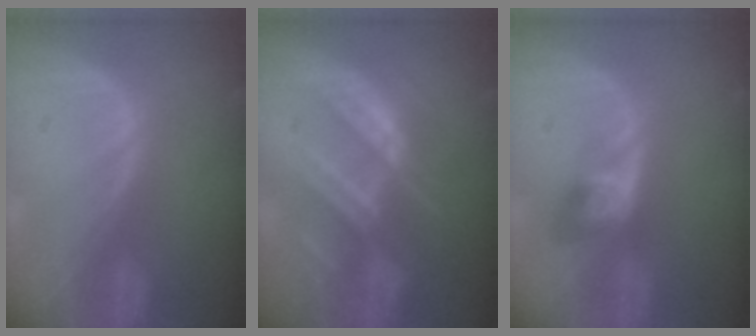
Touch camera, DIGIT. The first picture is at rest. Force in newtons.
{"total": 8.8, "press": 7.8, "slide": 4.0}
{"total": 4.0, "press": 4.0, "slide": 0.2}